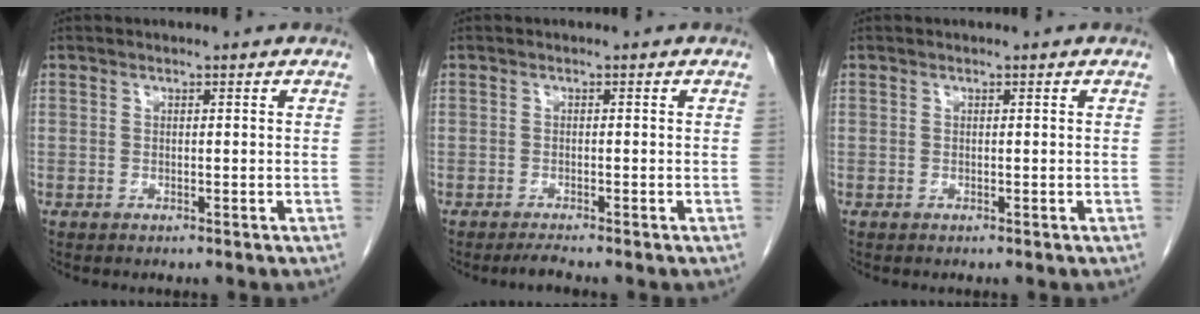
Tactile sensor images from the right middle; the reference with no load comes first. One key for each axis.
{"total": 1.5, "fx": -1.3, "fy": -0.4, "fz": 0.6, "tx": -0.020, "ty": -0.008, "tz": -0.023}
{"total": 0.0}